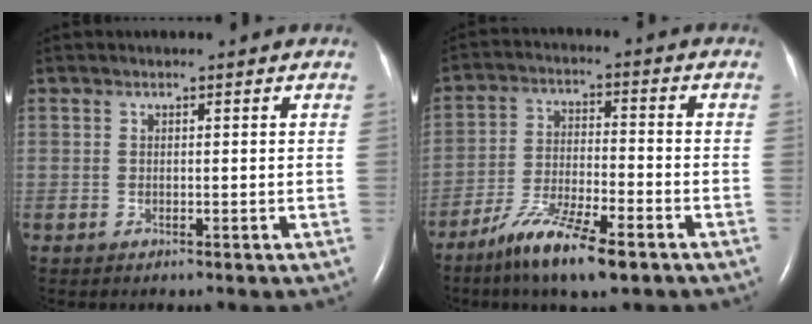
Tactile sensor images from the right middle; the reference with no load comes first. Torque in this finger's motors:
{"motor_torque": [1.09, -1.05, 0.18, 0.10]}